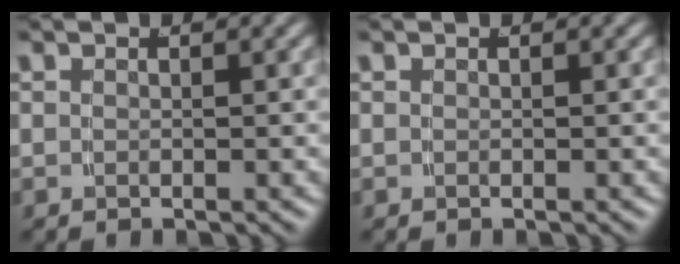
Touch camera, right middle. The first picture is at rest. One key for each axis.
{"total": 0.0}